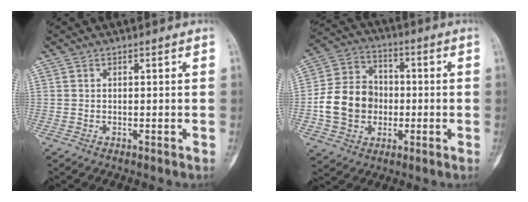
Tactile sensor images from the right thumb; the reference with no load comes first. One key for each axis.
{"total": 13.6, "fx": -1.9, "fy": 11.3, "fz": 7.3, "tx": -0.113, "ty": 0.027, "tz": -0.038}